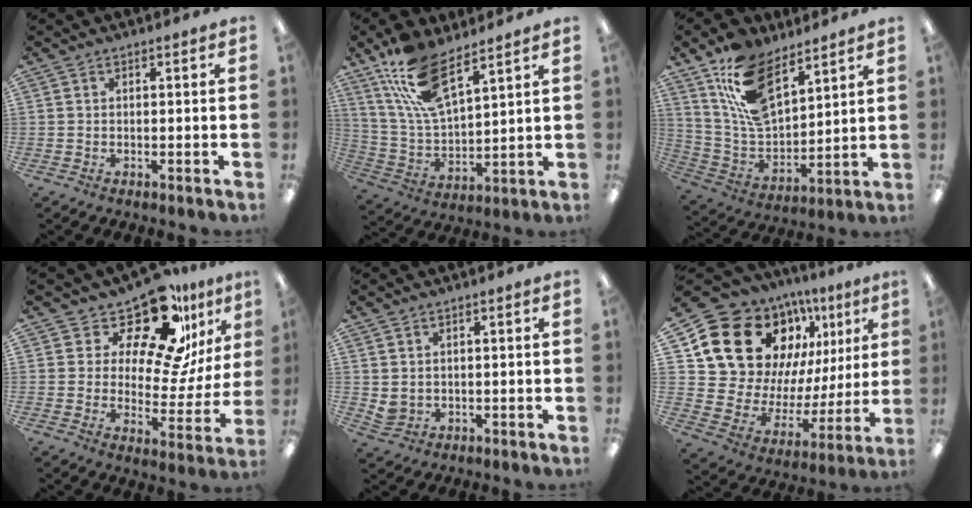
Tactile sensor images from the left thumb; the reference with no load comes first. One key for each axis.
{"total": 15.6, "fx": 10.3, "fy": 5.8, "fz": 10.1, "tx": -0.209, "ty": -0.029, "tz": 0.188}
{"total": 15.9, "fx": 9.8, "fy": 8.2, "fz": 9.4, "tx": -0.195, "ty": -0.040, "tz": 0.188}
{"total": 18.1, "fx": 14.0, "fy": 6.1, "fz": 9.7, "tx": -0.151, "ty": -0.112, "tz": 0.234}
{"total": 2.4, "fx": 1.0, "fy": 2.1, "fz": 0.7, "tx": -0.016, "ty": 0.000, "tz": 0.020}
{"total": 20.5, "fx": 12.9, "fy": 13.2, "fz": 8.8, "tx": -0.167, "ty": -0.077, "tz": 0.250}